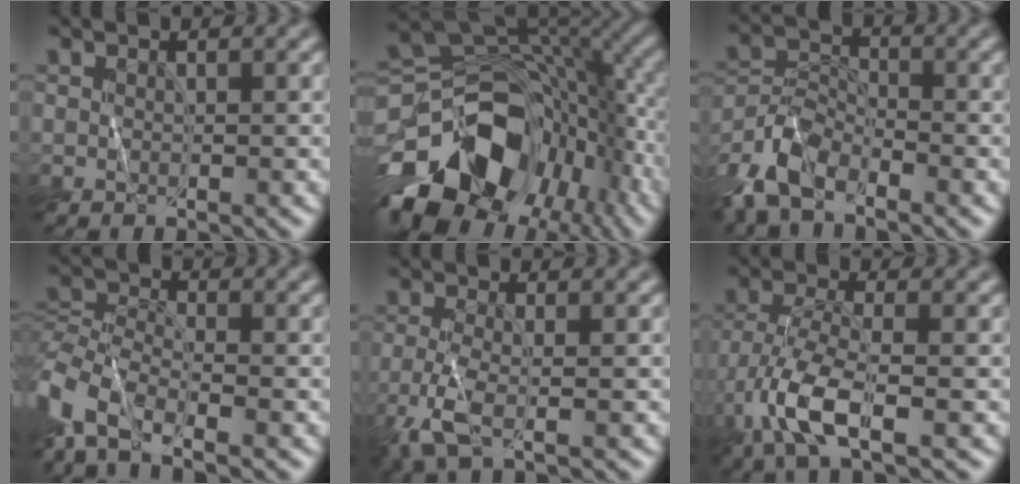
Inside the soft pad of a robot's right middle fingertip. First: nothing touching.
{"total": 15.9, "force": [-7.8, 9.9, 9.7], "torque": [-0.174, -0.012, -0.137]}
{"total": 6.1, "force": [-4.8, 2.3, 2.8], "torque": [-0.058, 0.003, -0.108]}
{"total": 8.0, "force": [-5.2, 3.4, 5.0], "torque": [-0.107, -0.008, -0.120]}
{"total": 3.5, "force": [-2.0, 0.7, 2.7], "torque": [-0.070, -0.002, -0.042]}
{"total": 5.7, "force": [-3.4, 1.0, 4.4], "torque": [-0.098, 0.001, -0.076]}